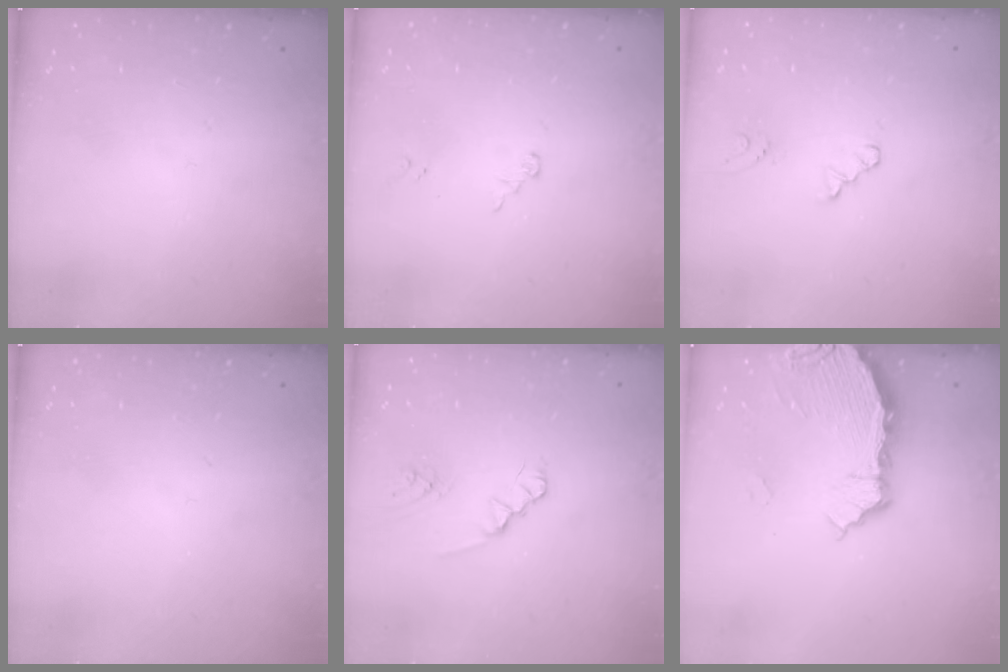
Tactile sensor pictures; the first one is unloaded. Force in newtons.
{"total": 4.1, "press": 3.3, "slide": 2.4}
{"total": 2.1, "press": 2.1, "slide": 0.3}
{"total": 0.0}
{"total": 1.7, "press": 1.6, "slide": 0.3}
{"total": 6.8, "press": 5.1, "slide": 4.6}